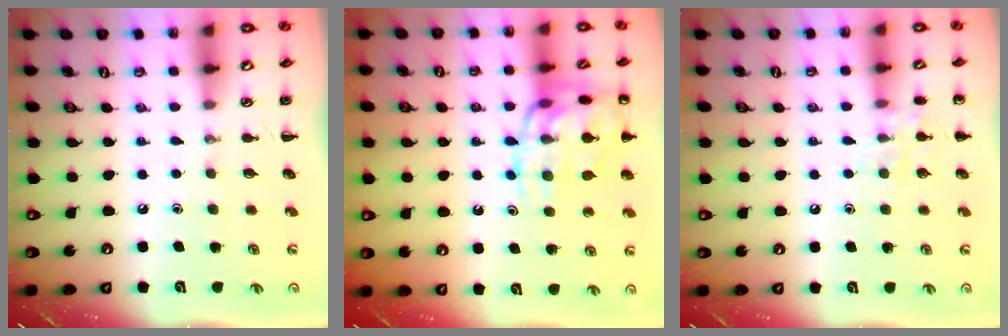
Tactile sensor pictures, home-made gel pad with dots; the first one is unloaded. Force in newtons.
{"total": 17.7, "press": 17.6, "slide": 1.9}
{"total": 7.4, "press": 7.3, "slide": 1.1}